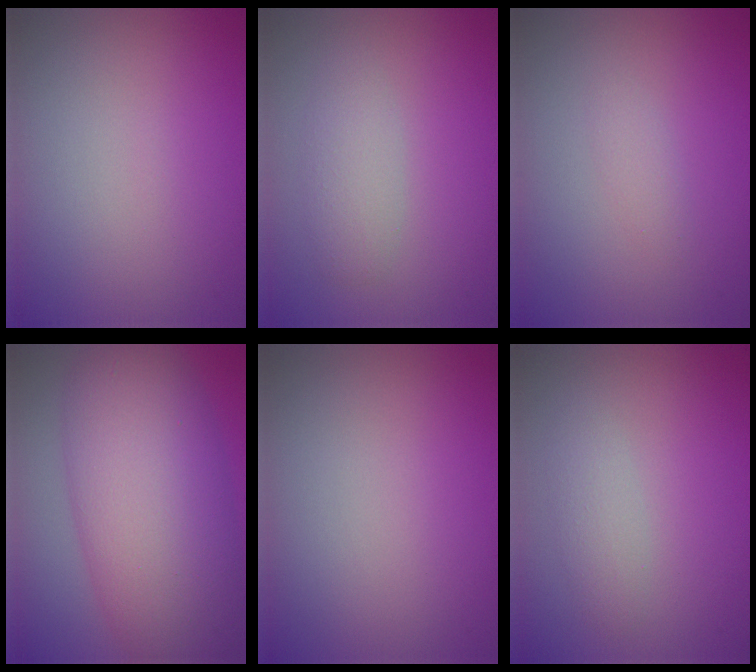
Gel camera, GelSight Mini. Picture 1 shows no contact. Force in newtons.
{"total": 2.3, "press": 2.3, "slide": 0.1}
{"total": 0.9, "press": 0.9, "slide": 0.0}
{"total": 11.9, "press": 11.9, "slide": 0.3}
{"total": 0.0}
{"total": 1.7, "press": 1.7, "slide": 0.0}